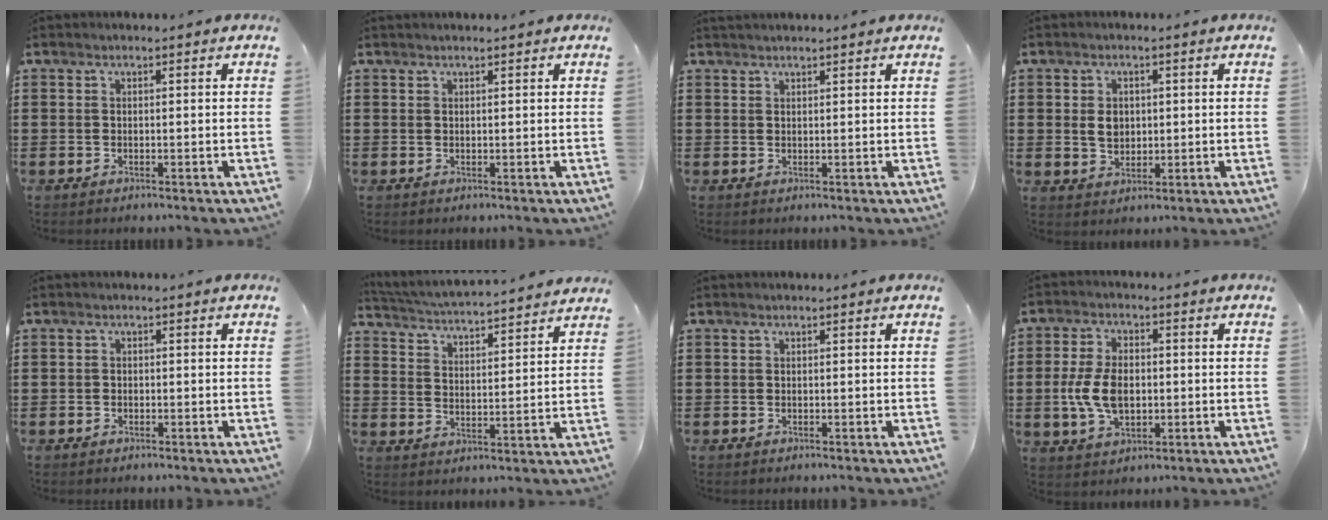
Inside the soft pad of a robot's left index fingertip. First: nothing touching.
{"total": 0.5, "force": [0.4, 0.0, 0.3], "torque": [-0.006, 0.000, 0.009]}
{"total": 0.9, "force": [0.9, 0.0, 0.2], "torque": [-0.006, 0.000, 0.018]}
{"total": 3.4, "force": [0.3, 2.6, 2.1], "torque": [-0.041, 0.006, 0.002]}
{"total": 0.8, "force": [-0.6, 0.6, 0.1], "torque": [-0.004, 0.002, -0.013]}
{"total": 4.1, "force": [4.1, -0.4, 0.6], "torque": [-0.034, -0.035, 0.065]}
{"total": 0.0}
{"total": 7.7, "force": [-0.7, 4.7, 6.1], "torque": [-0.147, 0.002, -0.019]}